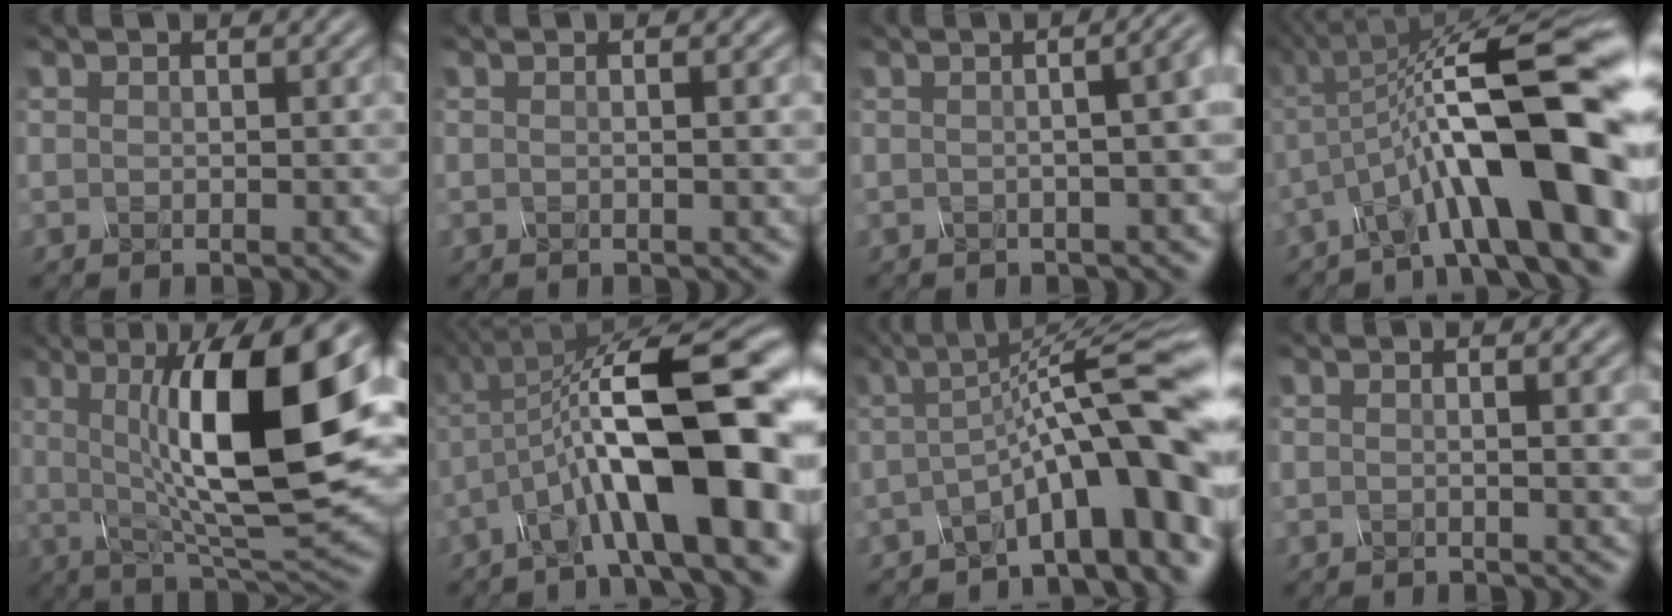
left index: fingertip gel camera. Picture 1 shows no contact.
{"total": 1.8, "force": [0.1, 0.7, 1.7], "torque": [-0.020, 0.001, -0.010]}
{"total": 9.8, "force": [1.6, 5.5, 7.9], "torque": [-0.008, 0.049, -0.029]}
{"total": 13.5, "force": [-3.6, 3.3, 12.6], "torque": [-0.191, 0.025, -0.057]}
{"total": 14.8, "force": [2.1, 4.4, 14.0], "torque": [-0.201, 0.004, 0.026]}
{"total": 13.3, "force": [-2.9, 3.8, 12.5], "torque": [-0.193, 0.021, -0.048]}
{"total": 12.2, "force": [-2.2, 2.8, 11.7], "torque": [-0.143, 0.030, -0.036]}
{"total": 3.4, "force": [0.4, 1.3, 3.1], "torque": [-0.027, 0.008, -0.011]}